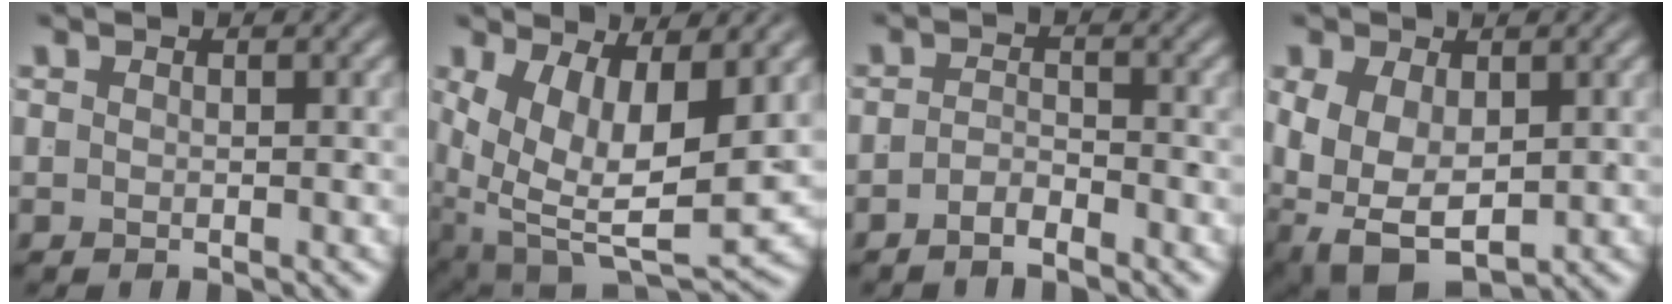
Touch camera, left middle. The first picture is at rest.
{"total": 10.2, "force": [-1.9, 6.8, 7.4], "torque": [-0.146, -0.066, -0.003]}
{"total": 2.2, "force": [-2.1, 0.1, 0.5], "torque": [-0.001, -0.006, -0.038]}
{"total": 10.3, "force": [-3.4, 8.0, 5.5], "torque": [-0.150, -0.061, -0.032]}